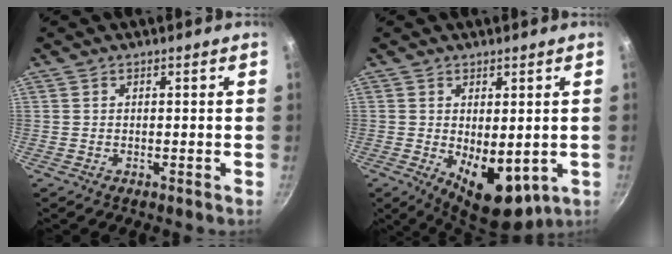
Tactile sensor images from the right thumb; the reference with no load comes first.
{"total": 10.2, "force": [-1.0, 5.6, 8.4], "torque": [-0.098, -0.019, 0.001]}